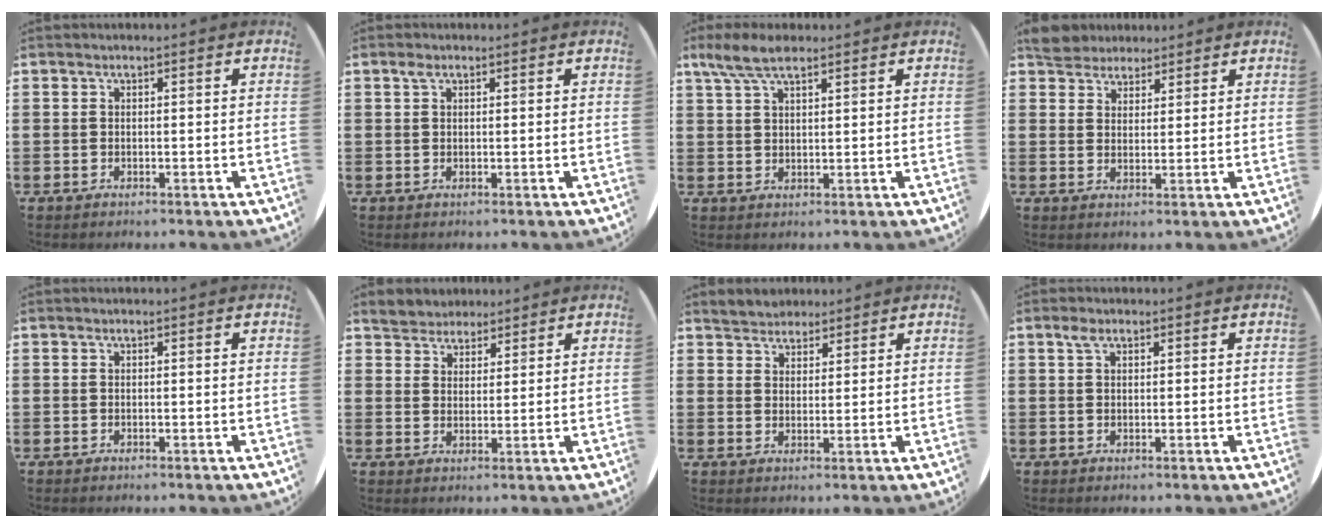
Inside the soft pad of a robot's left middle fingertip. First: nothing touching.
{"total": 1.0, "force": [0.5, 0.6, 0.6], "torque": [-0.004, 0.002, 0.007]}
{"total": 5.1, "force": [3.7, 1.7, 3.0], "torque": [-0.058, -0.001, 0.066]}
{"total": 4.6, "force": [4.3, 1.6, 0.3], "torque": [-0.013, -0.003, 0.083]}
{"total": 0.0}
{"total": 3.7, "force": [3.4, 1.4, -0.7], "torque": [0.001, -0.004, 0.065]}
{"total": 3.0, "force": [2.8, 0.9, -0.5], "torque": [0.003, 0.000, 0.055]}
{"total": 1.4, "force": [0.8, 0.8, 0.8], "torque": [-0.010, 0.003, 0.012]}